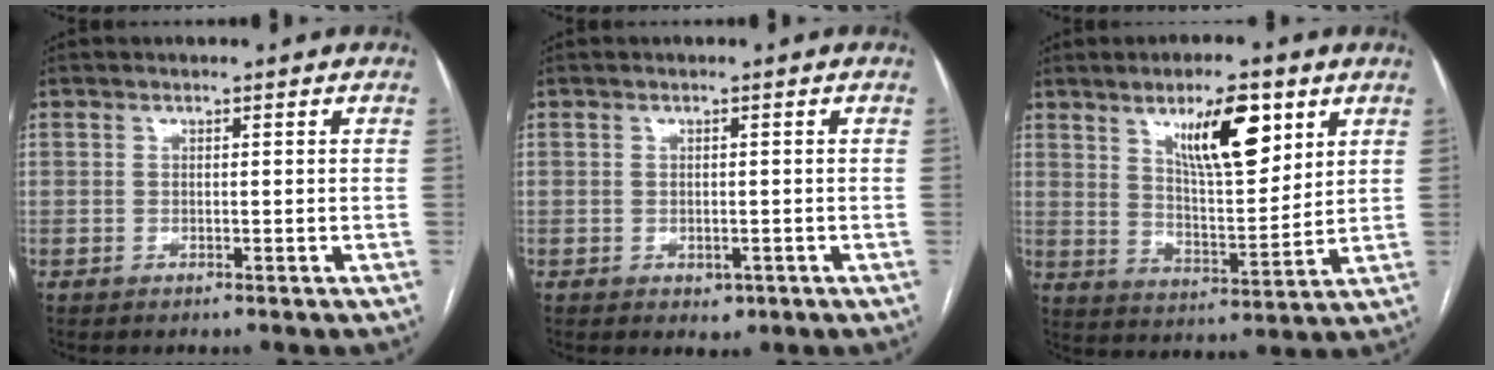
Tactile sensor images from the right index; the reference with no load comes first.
{"total": 1.8, "force": [-0.8, 1.3, 1.0], "torque": [-0.009, 0.001, -0.002]}
{"total": 11.8, "force": [6.2, 3.1, 9.5], "torque": [-0.160, -0.001, 0.109]}